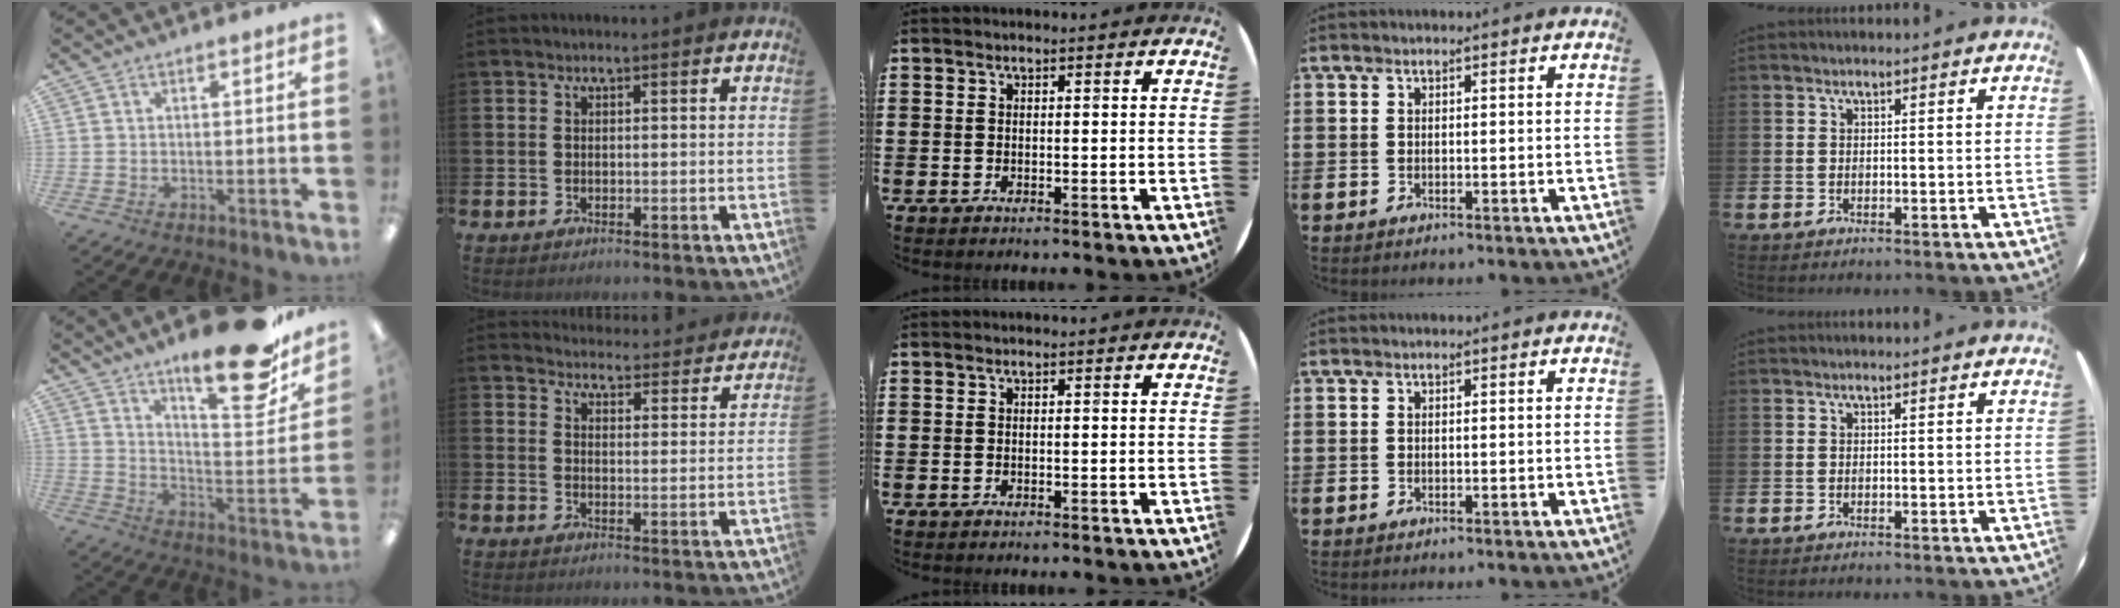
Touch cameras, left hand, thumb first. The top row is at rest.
{"thumb": {"total": 20.6, "force": [15.6, 5.7, 12.2], "torque": [-0.169, -0.114, 0.252]}, "index": {"total": 4.1, "force": [4.1, 0.6, 0.1], "torque": [-0.013, -0.035, 0.069]}}